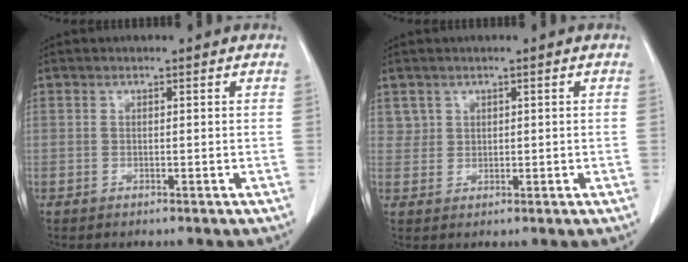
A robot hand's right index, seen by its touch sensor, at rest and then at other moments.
{"total": 1.9, "force": [1.0, 1.6, -0.1], "torque": [0.015, 0.007, 0.016]}